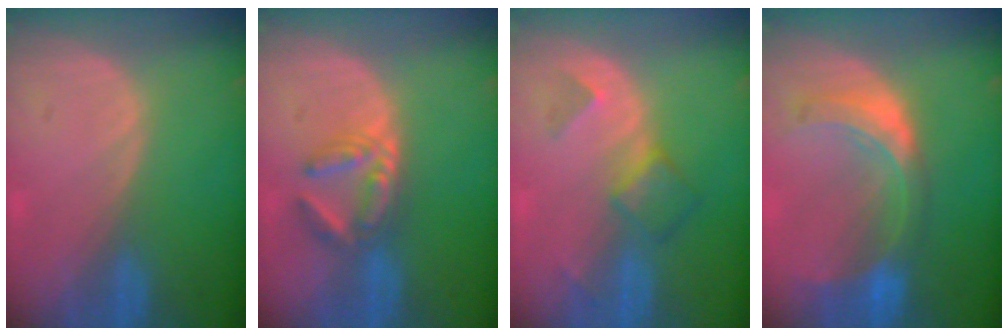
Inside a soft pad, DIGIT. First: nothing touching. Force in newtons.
{"total": 5.9, "press": 5.2, "slide": 2.8}
{"total": 4.9, "press": 4.3, "slide": 2.2}
{"total": 8.2, "press": 7.3, "slide": 3.8}